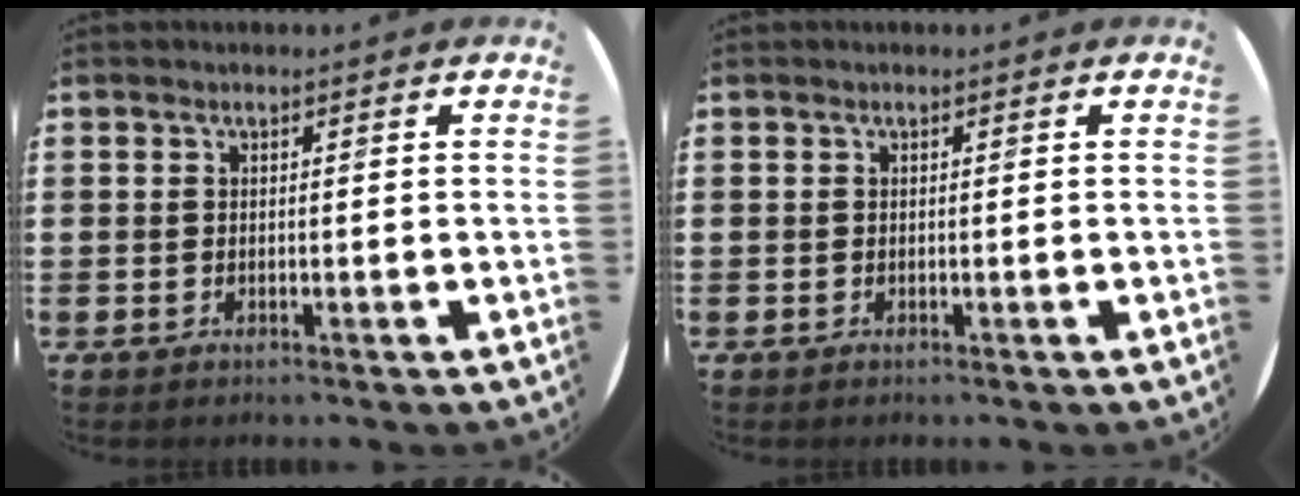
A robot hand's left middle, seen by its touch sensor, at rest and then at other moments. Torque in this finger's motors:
{"motor_torque": [-0.03, -0.03, 0.00, -0.01]}